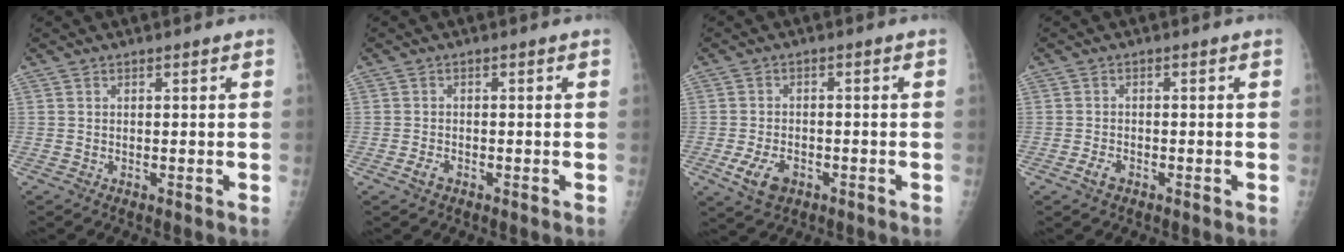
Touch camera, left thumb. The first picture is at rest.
{"total": 2.0, "force": [-1.1, 1.2, 1.1], "torque": [-0.023, 0.004, -0.021]}
{"total": 5.9, "force": [-2.6, 3.8, 3.8], "torque": [-0.068, 0.005, -0.042]}
{"total": 2.3, "force": [-1.4, 1.4, 1.3], "torque": [-0.026, 0.007, -0.024]}